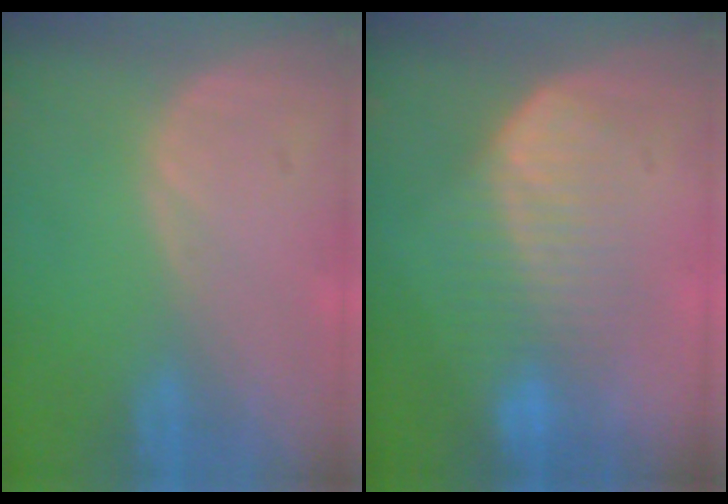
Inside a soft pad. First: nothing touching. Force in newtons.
{"total": 6.9, "press": 6.8, "slide": 1.4}